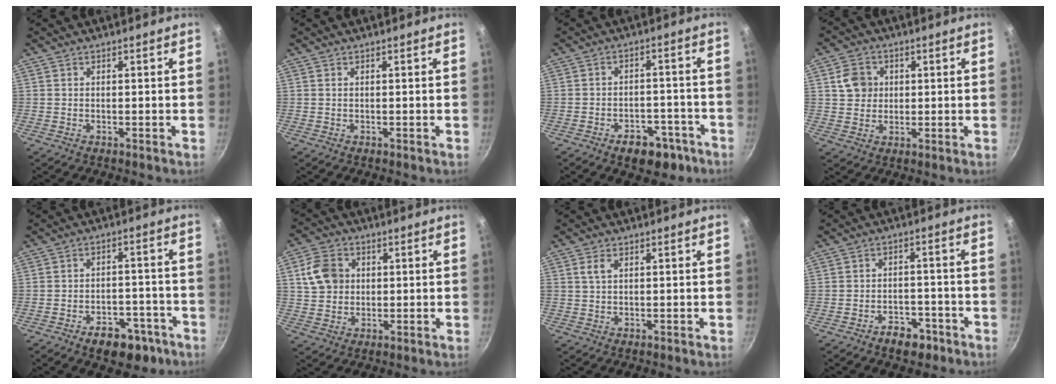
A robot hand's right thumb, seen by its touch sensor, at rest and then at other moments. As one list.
[{"total": 0.0}, {"total": 9.2, "force": [-5.6, 5.4, 4.9], "torque": [-0.030, 0.046, -0.065]}, {"total": 6.1, "force": [1.3, 5.4, 2.5], "torque": [-0.017, 0.004, 0.019]}, {"total": 10.1, "force": [-6.1, 5.9, 5.5], "torque": [-0.037, 0.051, -0.075]}, {"total": 8.4, "force": [1.7, 6.9, 4.4], "torque": [-0.061, 0.006, 0.025]}, {"total": 2.3, "force": [0.8, 1.4, 1.6], "torque": [-0.024, 0.002, 0.015]}, {"total": 5.8, "force": [-3.9, 3.4, 2.7], "torque": [-0.021, 0.037, -0.051]}]